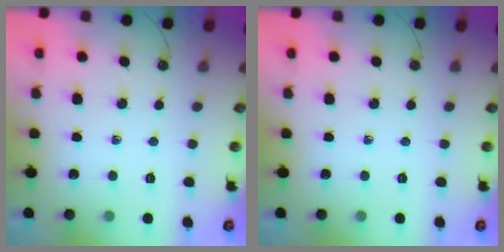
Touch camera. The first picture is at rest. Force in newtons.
{"total": 0.0}